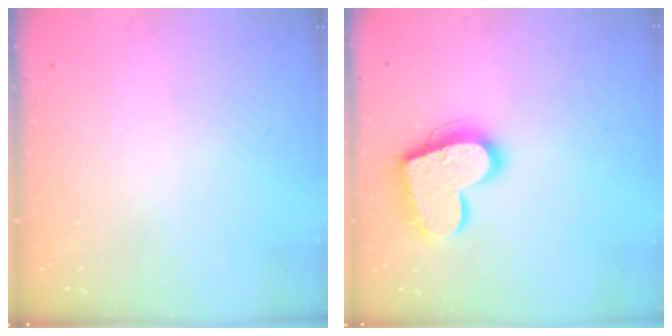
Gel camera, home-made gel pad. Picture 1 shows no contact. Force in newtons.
{"total": 18.3, "press": 18.2, "slide": 1.4}